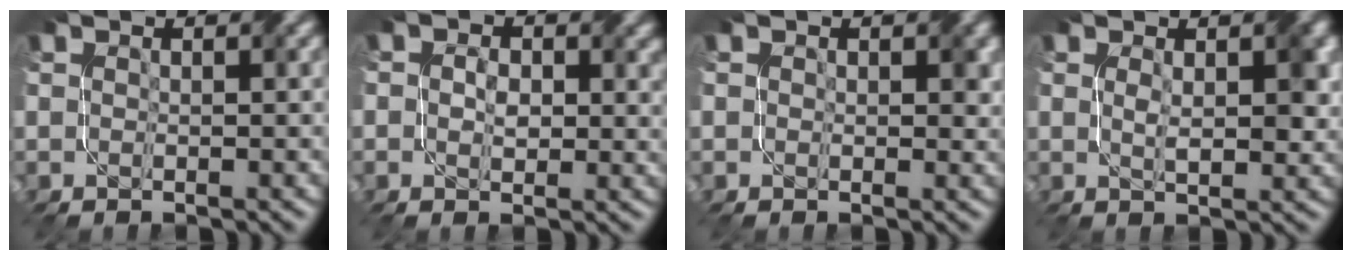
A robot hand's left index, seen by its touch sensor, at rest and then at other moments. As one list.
[{"total": 2.8, "force": [0.3, 1.9, 2.0], "torque": [-0.034, -0.003, 0.003]}, {"total": 1.5, "force": [0.7, 1.1, 0.8], "torque": [-0.006, -0.004, 0.007]}, {"total": 3.1, "force": [0.5, 1.2, 2.8], "torque": [-0.046, -0.003, 0.011]}]